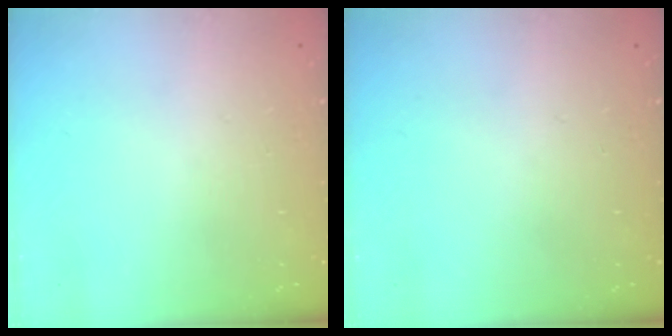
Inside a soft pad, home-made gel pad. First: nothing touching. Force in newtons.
{"total": 0.0}